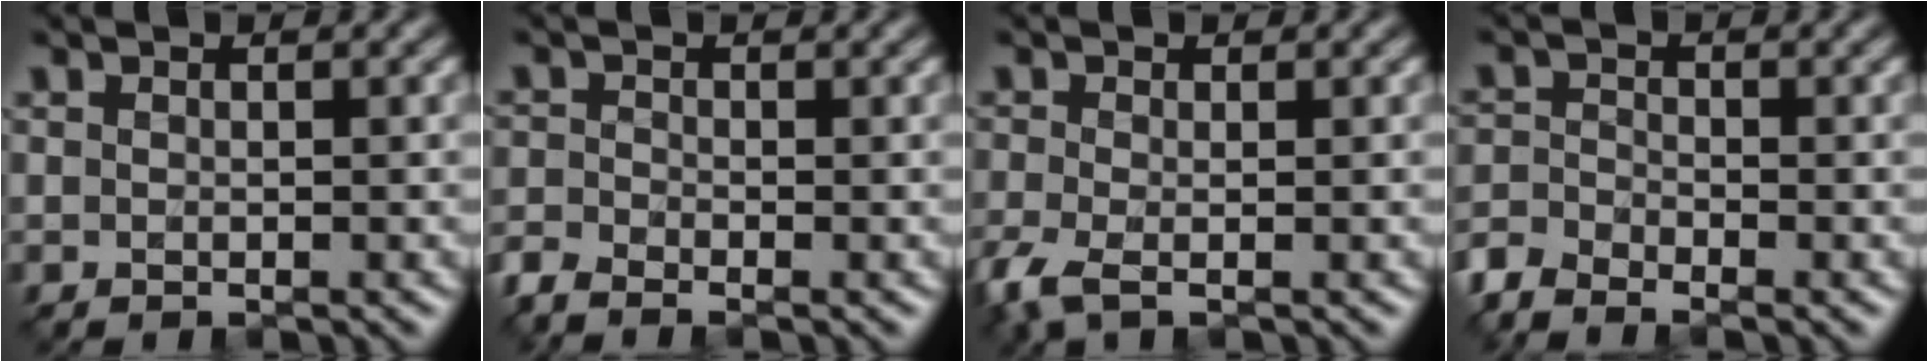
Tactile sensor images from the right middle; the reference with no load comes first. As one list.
[{"total": 2.2, "force": [-1.9, 0.5, 0.9], "torque": [-0.025, -0.012, -0.054]}, {"total": 2.8, "force": [-1.4, 1.0, 2.3], "torque": [-0.062, -0.012, -0.036]}, {"total": 3.2, "force": [-2.8, 0.9, 1.1], "torque": [-0.027, -0.008, -0.071]}]